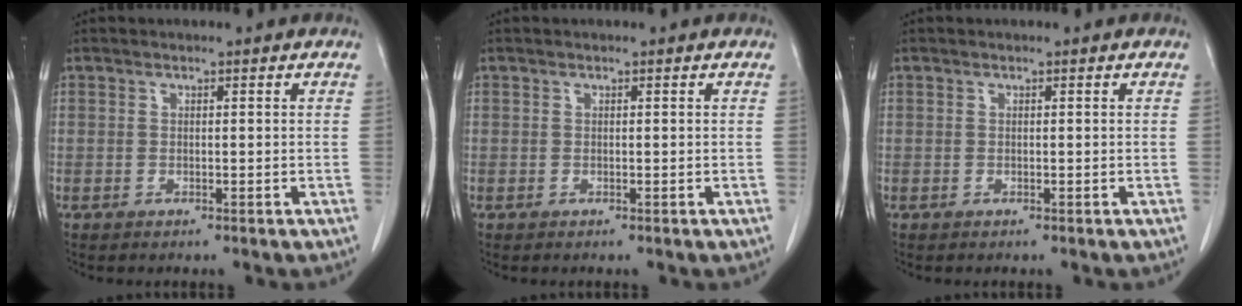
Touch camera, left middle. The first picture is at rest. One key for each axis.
{"total": 0.0}
{"total": 0.0}